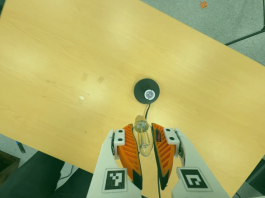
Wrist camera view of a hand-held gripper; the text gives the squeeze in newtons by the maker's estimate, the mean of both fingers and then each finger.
{"total": 21.0, "left": 25.5, "right": 16.5}